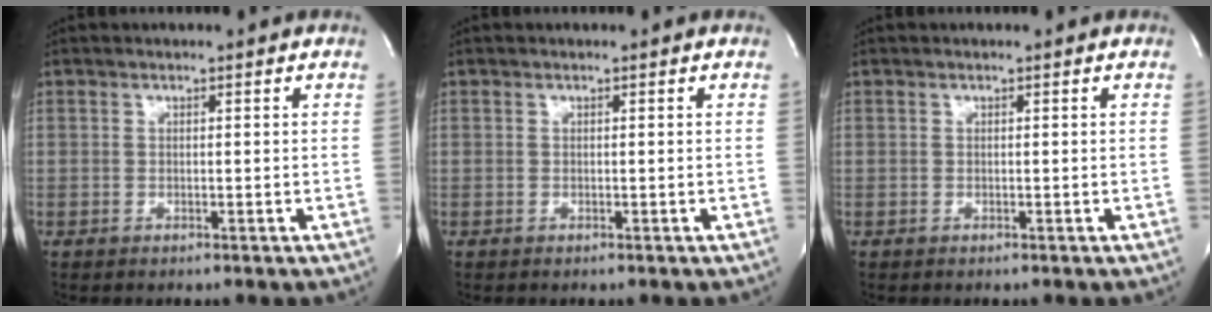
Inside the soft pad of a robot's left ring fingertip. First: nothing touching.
{"total": 0.0}
{"total": 0.0}